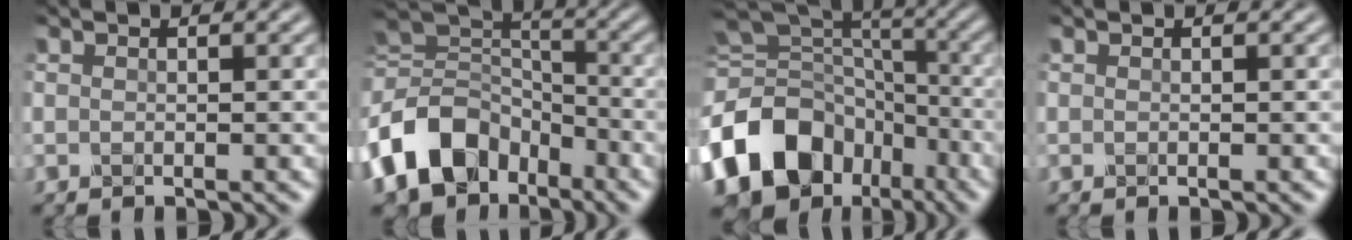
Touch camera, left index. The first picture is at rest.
{"total": 11.4, "force": [-5.7, 8.1, 5.6], "torque": [-0.125, -0.004, -0.121]}
{"total": 15.3, "force": [-6.6, 11.7, 7.3], "torque": [-0.171, 0.001, -0.115]}
{"total": 0.0}